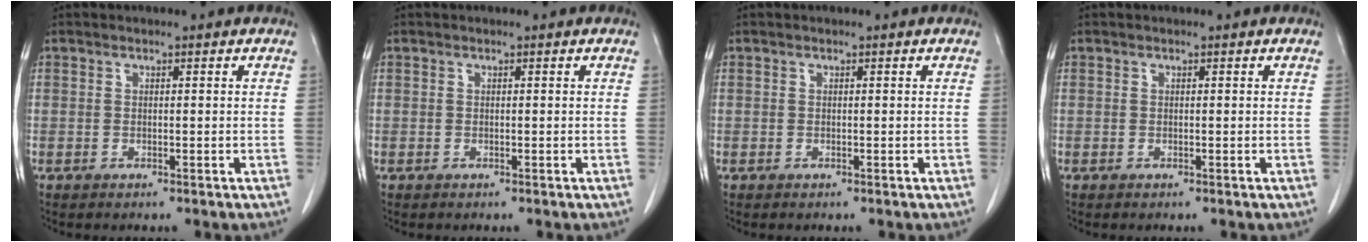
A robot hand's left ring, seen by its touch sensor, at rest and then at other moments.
{"total": 0.0}
{"total": 0.0}
{"total": 0.0}